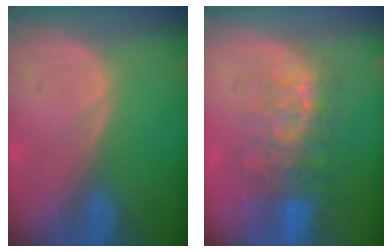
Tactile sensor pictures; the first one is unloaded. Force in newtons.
{"total": 10.0, "press": 8.4, "slide": 5.3}